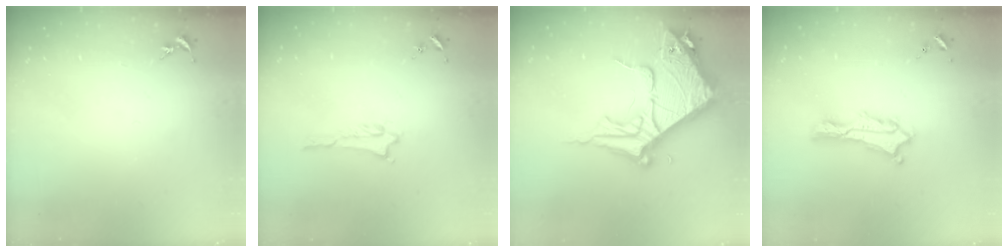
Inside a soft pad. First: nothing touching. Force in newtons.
{"total": 1.0, "press": 1.0, "slide": 0.2}
{"total": 10.6, "press": 10.6, "slide": 1.1}
{"total": 2.2, "press": 2.2, "slide": 0.3}